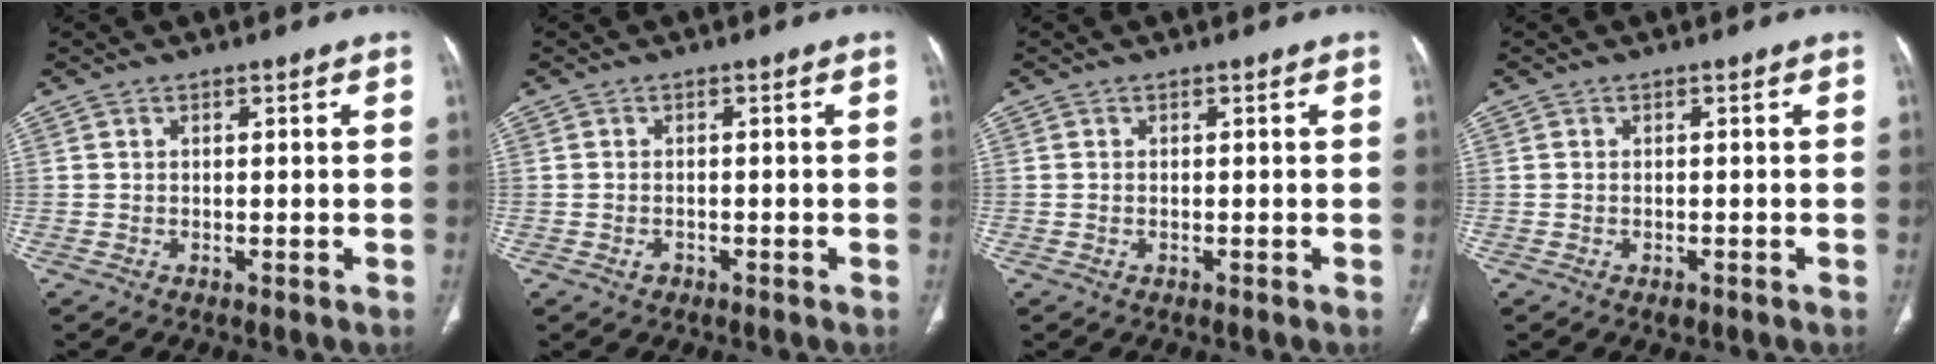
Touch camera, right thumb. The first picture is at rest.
{"total": 1.1, "force": [-0.7, 0.8, 0.5], "torque": [-0.009, 0.005, -0.009]}
{"total": 0.0}
{"total": 0.9, "force": [-0.6, 0.5, 0.5], "torque": [-0.012, 0.003, -0.004]}